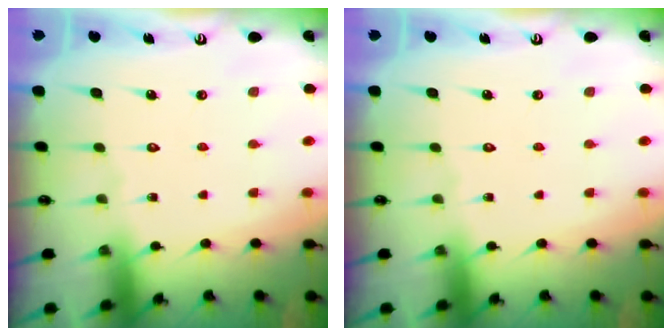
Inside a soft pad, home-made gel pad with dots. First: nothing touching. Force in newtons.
{"total": 0.0}